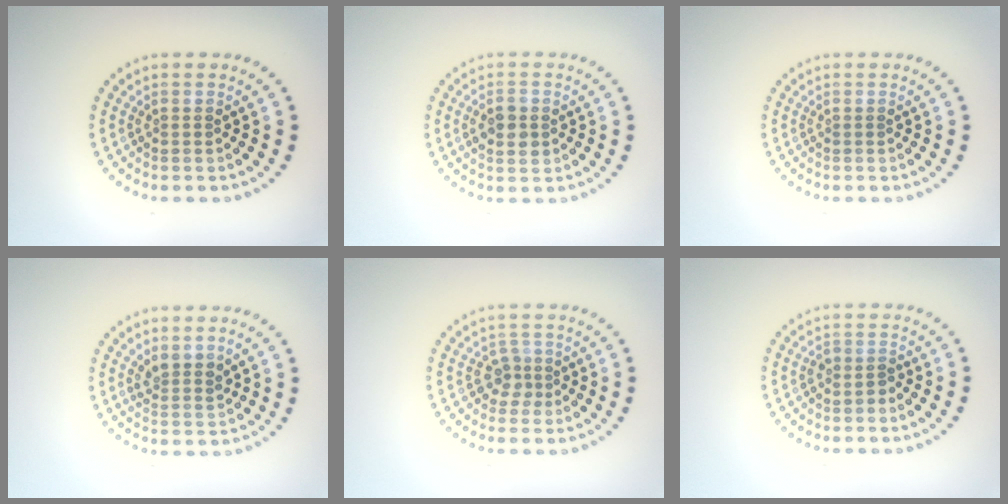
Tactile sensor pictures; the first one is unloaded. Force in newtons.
{"total": 2.6, "press": 2.6, "slide": 0.1}
{"total": 0.0}
{"total": 2.1, "press": 1.7, "slide": 1.2}
{"total": 1.9, "press": 1.4, "slide": 1.2}
{"total": 1.3, "press": 1.0, "slide": 0.9}